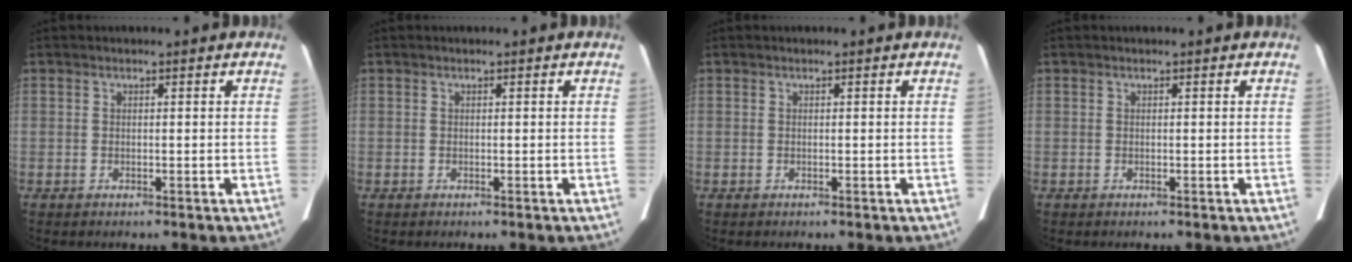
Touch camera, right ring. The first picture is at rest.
{"total": 0.0}
{"total": 0.0}
{"total": 0.0}